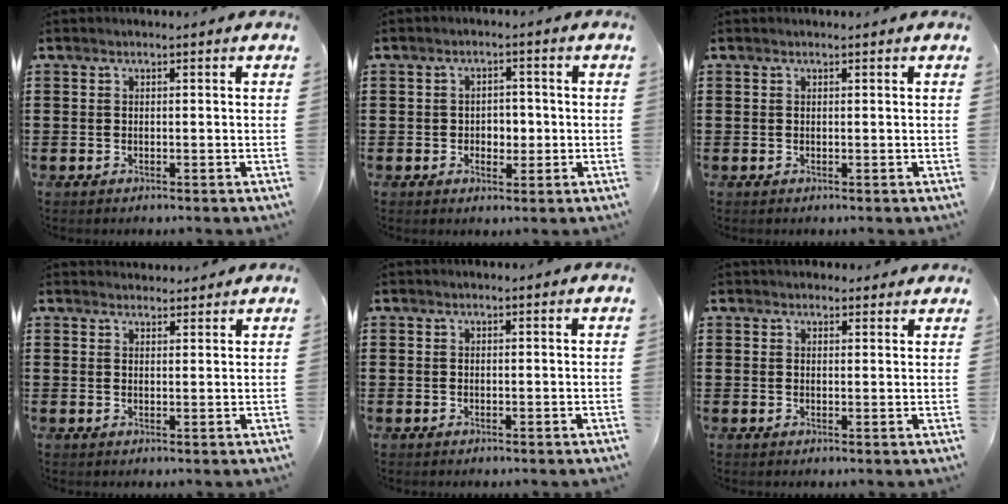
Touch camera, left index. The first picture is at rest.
{"total": 2.6, "force": [-0.5, 2.1, 1.5], "torque": [-0.028, 0.004, -0.017]}
{"total": 0.0}
{"total": 2.1, "force": [2.0, 0.4, -0.1], "torque": [-0.003, -0.001, 0.040]}
{"total": 0.0}
{"total": 2.0, "force": [1.9, 0.7, 0.1], "torque": [-0.006, 0.003, 0.037]}